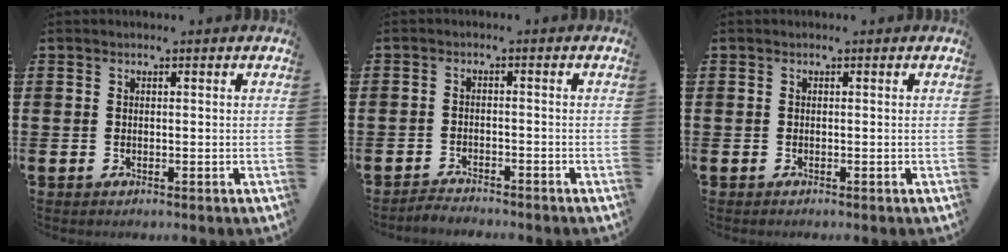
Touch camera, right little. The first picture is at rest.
{"total": 1.9, "force": [-1.9, -0.1, -0.2], "torque": [-0.002, 0.004, -0.041]}
{"total": 0.0}